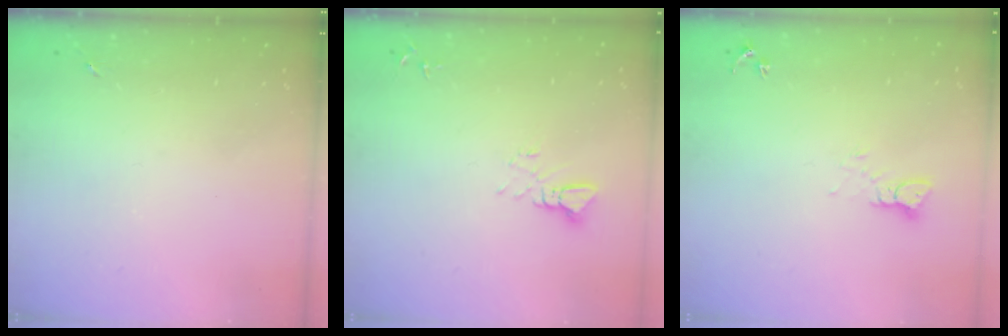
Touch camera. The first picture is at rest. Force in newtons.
{"total": 3.1, "press": 3.1, "slide": 0.1}
{"total": 3.7, "press": 3.7, "slide": 0.3}